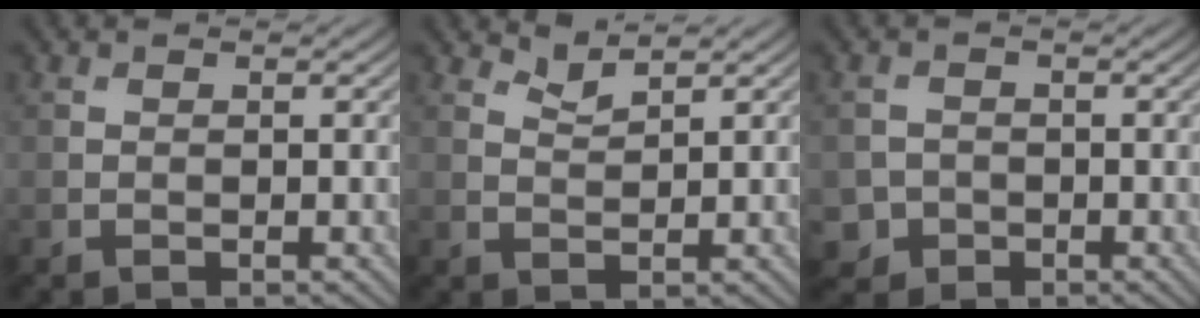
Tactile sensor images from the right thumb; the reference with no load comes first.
{"total": 1.8, "force": [1.7, 0.1, 0.7], "torque": [-0.022, -0.003, 0.038]}
{"total": 2.5, "force": [-1.1, 2.2, 0.4], "torque": [-0.002, -0.003, -0.022]}